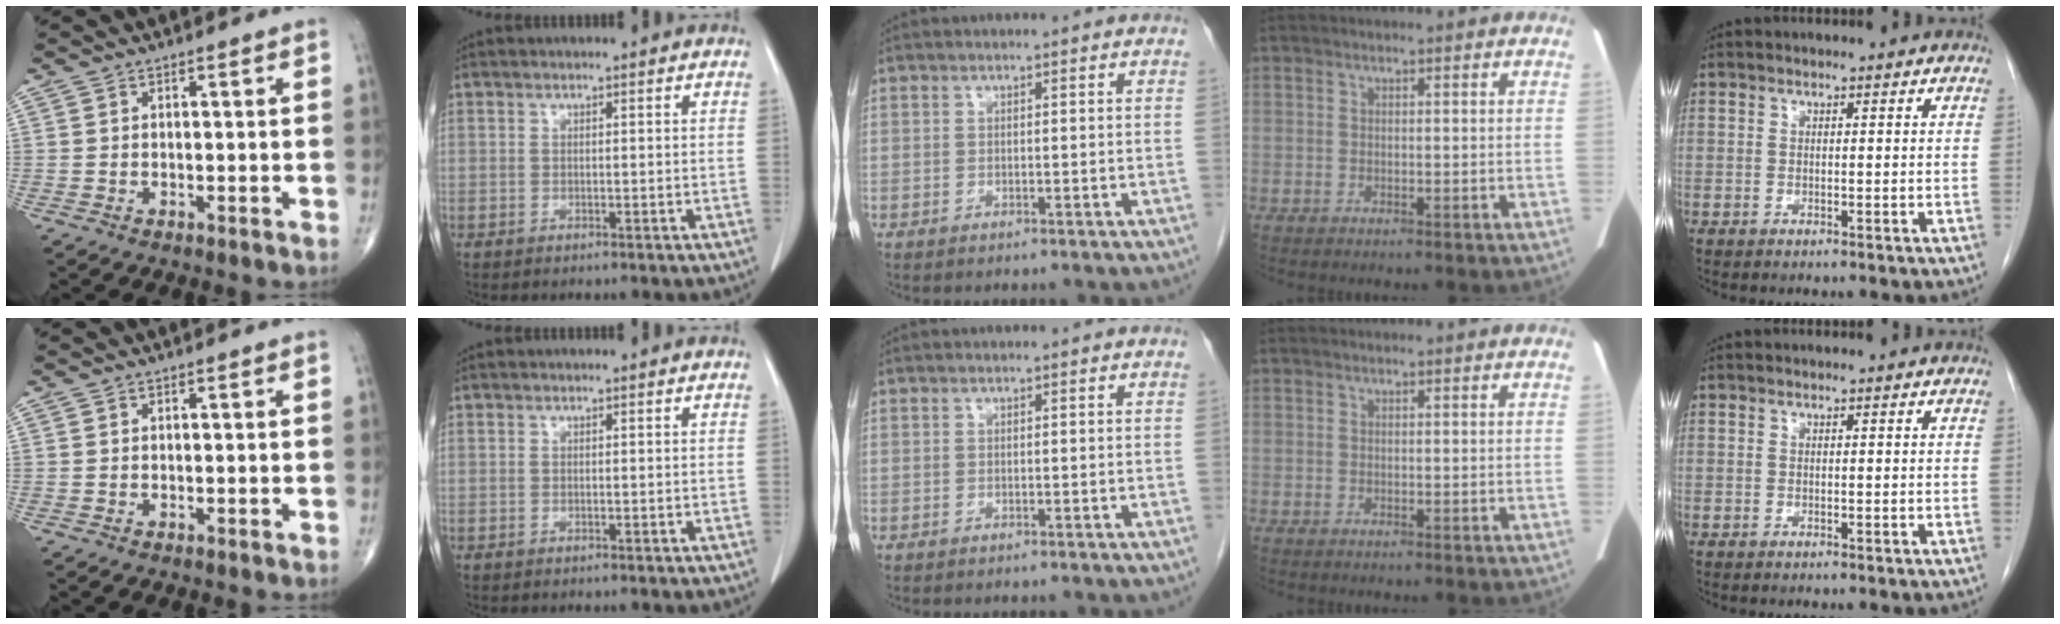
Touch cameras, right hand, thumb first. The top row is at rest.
{}